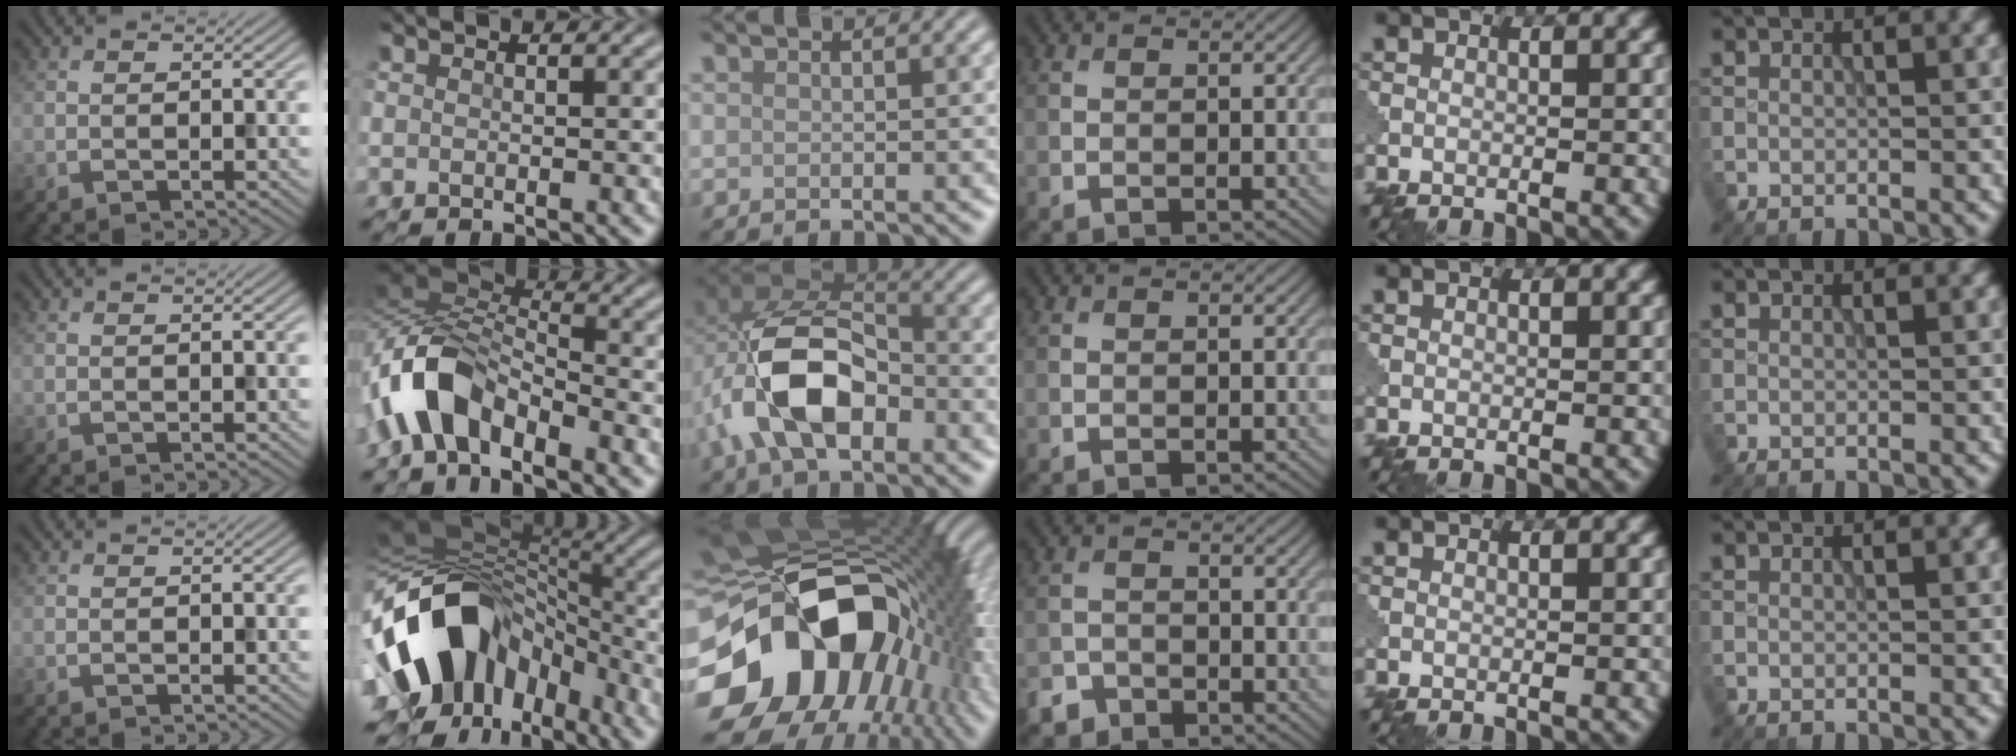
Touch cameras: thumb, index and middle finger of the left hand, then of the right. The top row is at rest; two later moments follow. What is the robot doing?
{"motion": "assemble", "object": "puzzle pieces"}